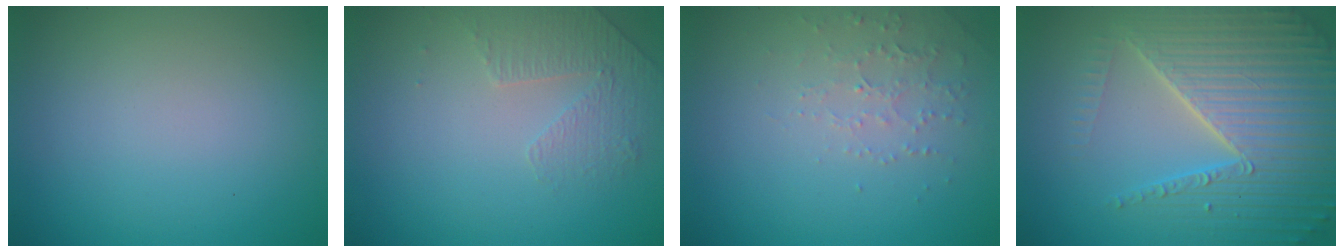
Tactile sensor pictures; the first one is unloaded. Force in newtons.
{"total": 1.6, "press": 1.2, "slide": 1.1}
{"total": 1.9, "press": 1.8, "slide": 0.6}
{"total": 7.1, "press": 6.9, "slide": 1.6}